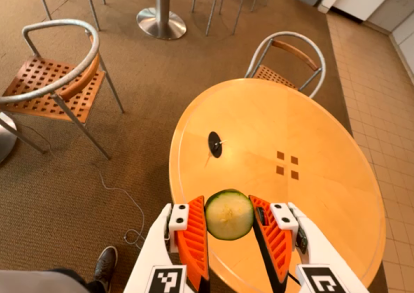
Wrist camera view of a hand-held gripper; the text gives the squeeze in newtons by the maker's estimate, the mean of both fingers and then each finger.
{"total": 7.7, "left": 7.5, "right": 8.0}